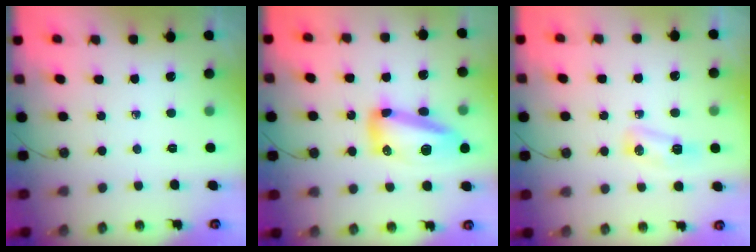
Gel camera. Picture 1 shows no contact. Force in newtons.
{"total": 13.9, "press": 13.9, "slide": 1.1}
{"total": 5.5, "press": 5.5, "slide": 0.5}